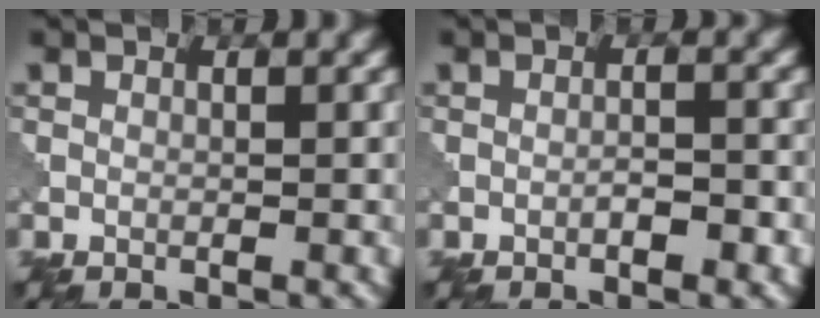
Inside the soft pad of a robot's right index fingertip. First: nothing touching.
{"total": 1.3, "force": [-0.6, 0.5, 1.0], "torque": [-0.018, 0.003, -0.010]}